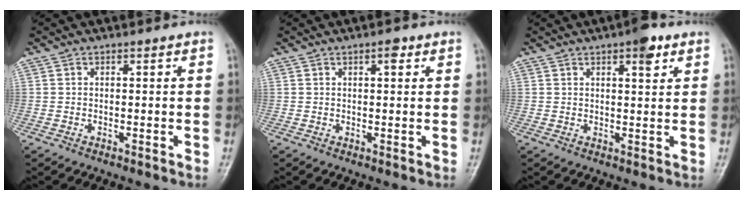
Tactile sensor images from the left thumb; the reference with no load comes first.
{"total": 1.8, "force": [0.9, 0.7, 1.4], "torque": [-0.016, 0.000, 0.009]}
{"total": 4.5, "force": [2.5, 1.4, 3.4], "torque": [-0.038, -0.009, 0.032]}